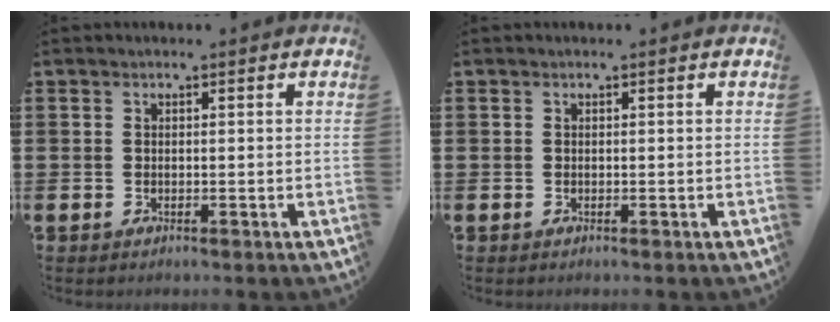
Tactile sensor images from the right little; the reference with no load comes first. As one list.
[{"total": 0.0}]